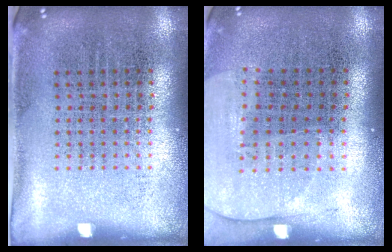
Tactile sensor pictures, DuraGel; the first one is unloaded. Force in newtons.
{"total": 1.4, "press": 1.3, "slide": 0.5}